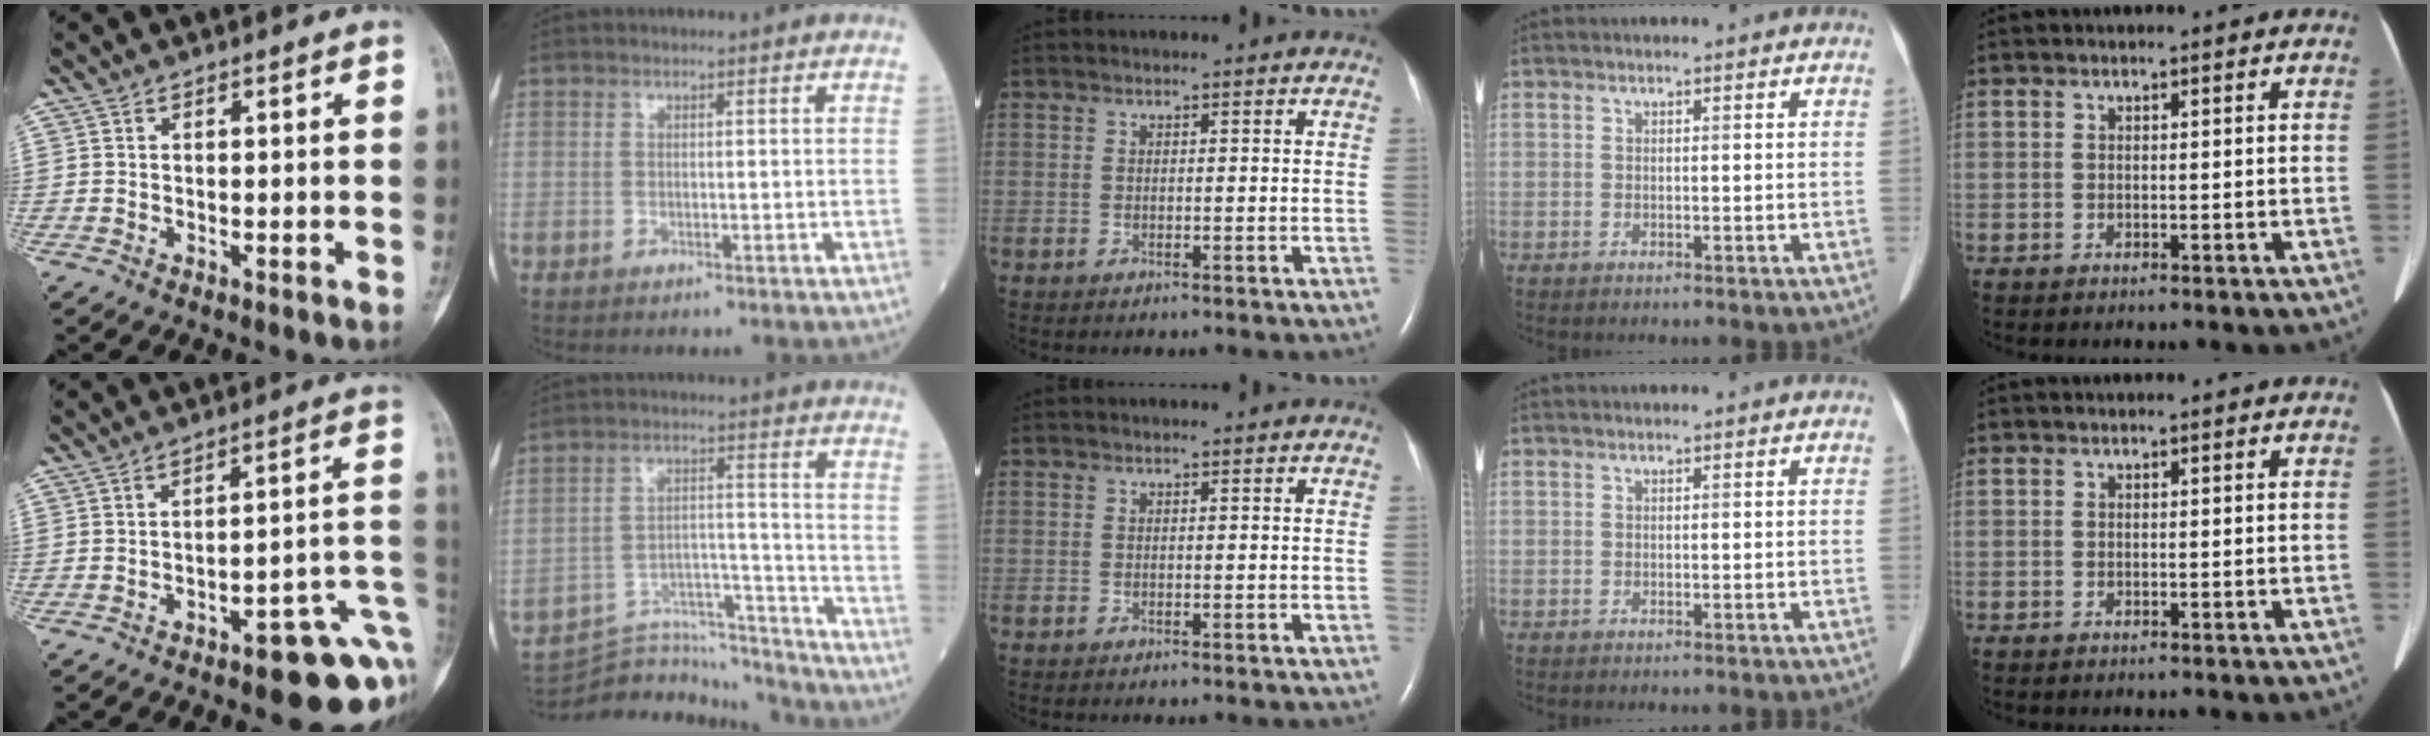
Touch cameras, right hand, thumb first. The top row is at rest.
{"thumb": {"total": 15.6, "force": [-6.6, 5.5, 13.1], "torque": [-0.104, 0.052, -0.073]}, "index": {"total": 14.3, "force": [-14.2, 1.2, 1.2], "torque": [-0.015, 0.042, -0.224]}}